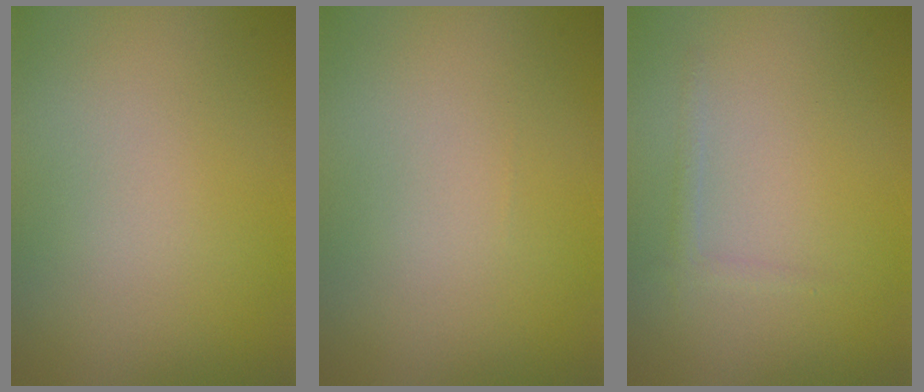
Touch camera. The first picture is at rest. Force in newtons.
{"total": 0.0}
{"total": 0.9, "press": 0.9, "slide": 0.0}